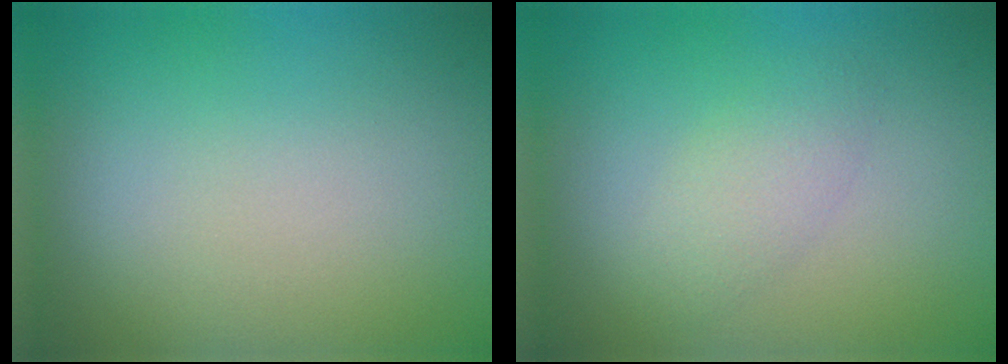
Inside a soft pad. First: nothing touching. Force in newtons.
{"total": 2.1, "press": 2.1, "slide": 0.0}